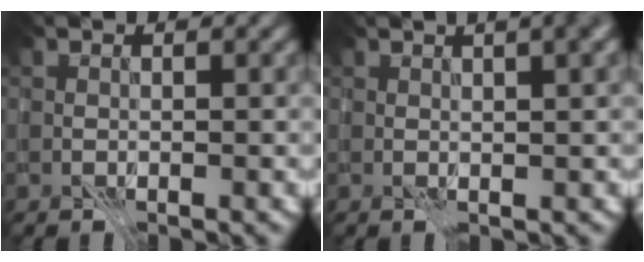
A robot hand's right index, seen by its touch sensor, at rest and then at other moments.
{"total": 5.8, "force": [2.1, 2.5, 4.7], "torque": [-0.021, 0.034, -0.005]}